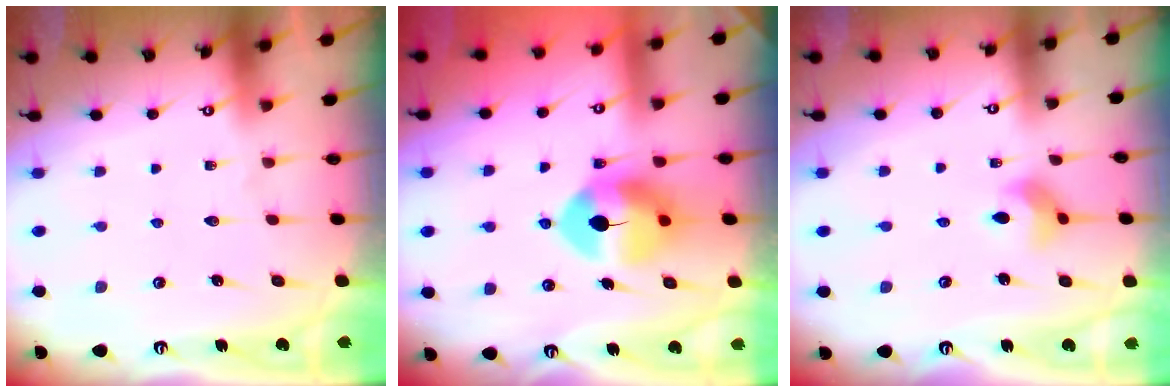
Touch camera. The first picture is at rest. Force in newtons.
{"total": 8.8, "press": 8.7, "slide": 1.2}
{"total": 7.0, "press": 7.0, "slide": 0.5}